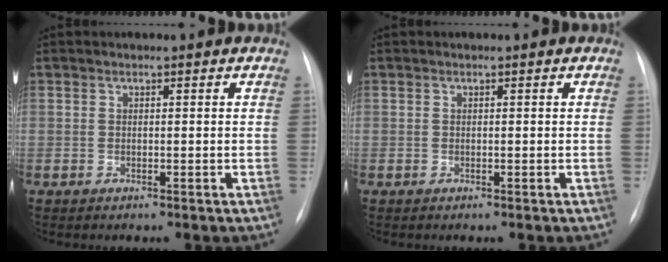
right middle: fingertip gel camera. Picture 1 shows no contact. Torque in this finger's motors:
{"motor_torque": [0.00, 0.00, 0.00, 0.00]}